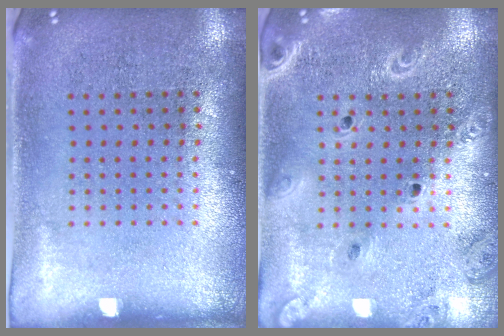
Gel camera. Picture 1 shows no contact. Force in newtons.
{"total": 2.1, "press": 1.9, "slide": 0.9}